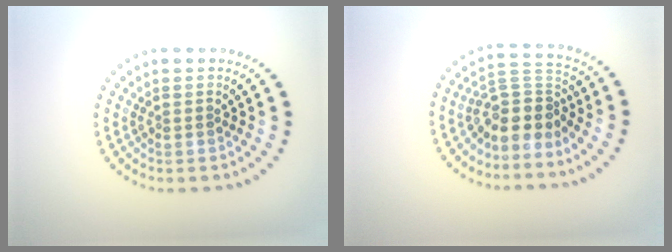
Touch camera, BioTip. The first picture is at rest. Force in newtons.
{"total": 4.1, "press": 3.2, "slide": 2.5}